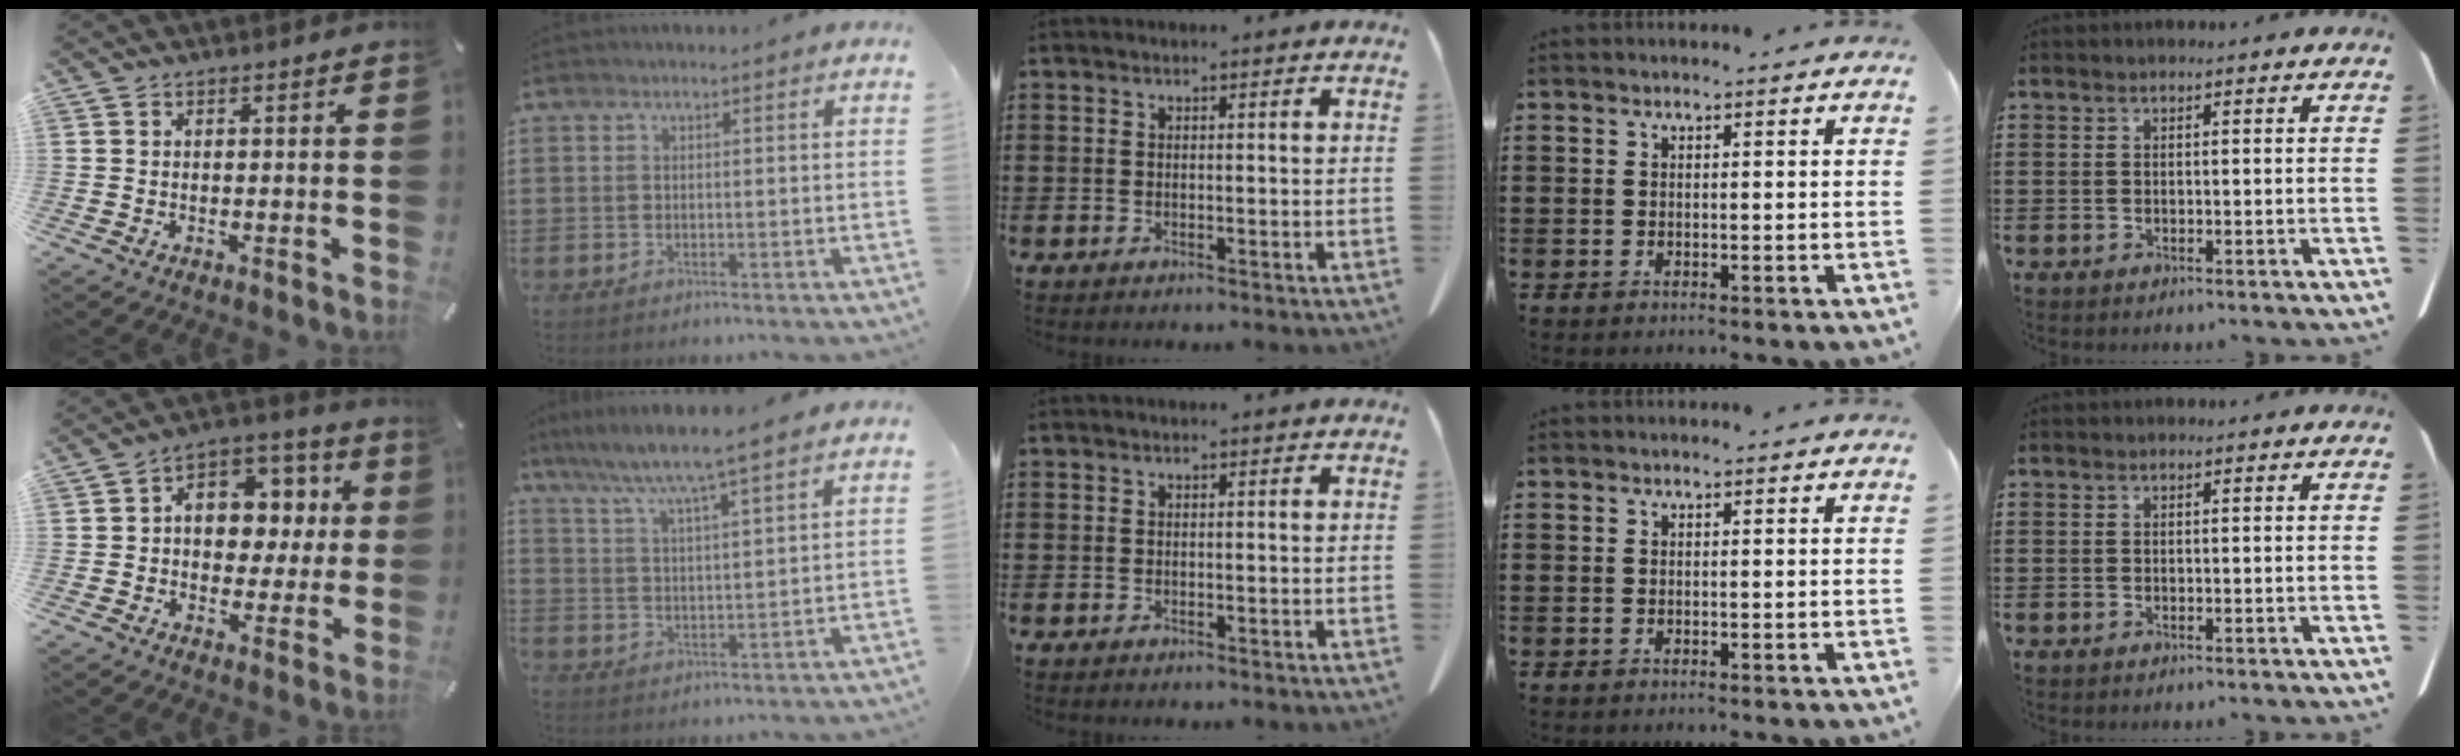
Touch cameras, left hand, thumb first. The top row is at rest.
{"thumb": {"total": 10.1, "force": [0.8, 8.5, 5.4], "torque": [-0.077, -0.003, 0.016]}, "index": {"total": 5.5, "force": [4.8, -0.9, 2.6], "torque": [-0.072, -0.032, 0.075]}}